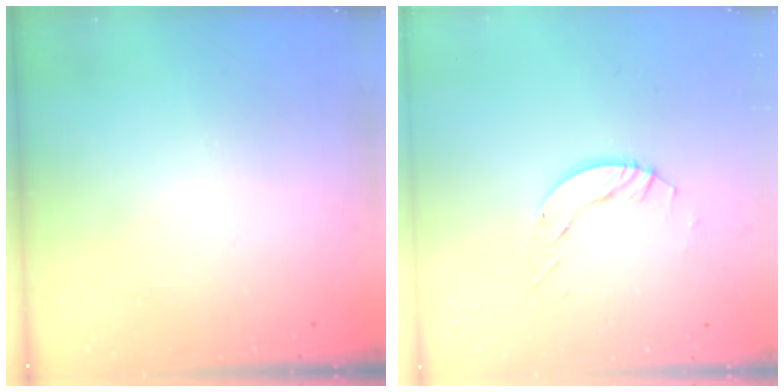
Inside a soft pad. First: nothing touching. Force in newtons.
{"total": 5.0, "press": 5.0, "slide": 0.2}